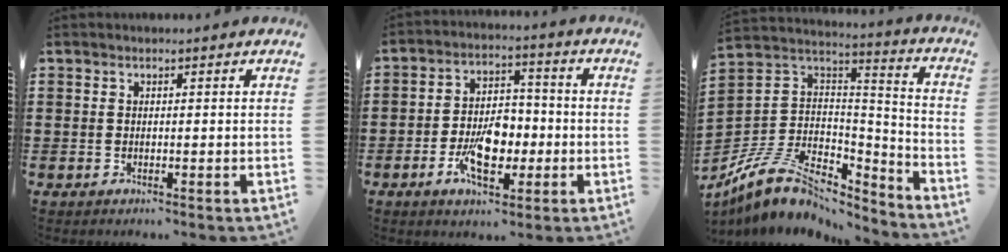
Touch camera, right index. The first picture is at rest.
{"total": 8.1, "force": [-2.5, 4.5, 6.3], "torque": [-0.126, -0.003, -0.048]}
{"total": 11.1, "force": [-7.0, 6.4, 5.8], "torque": [-0.137, 0.016, -0.133]}